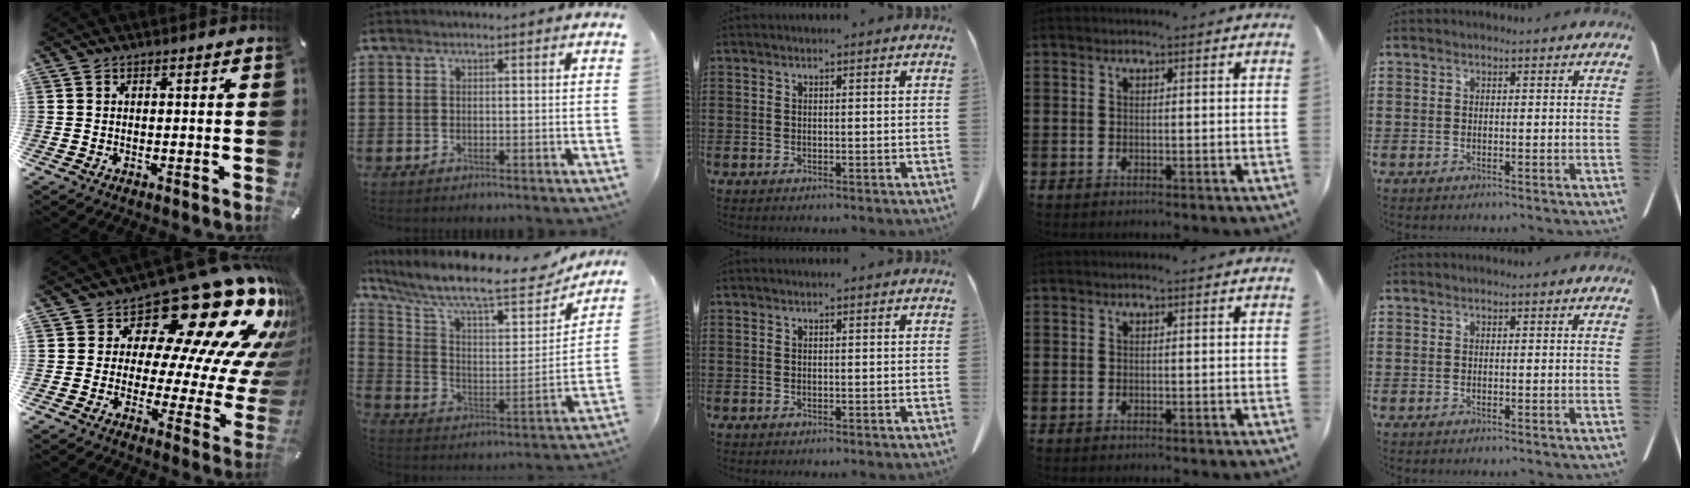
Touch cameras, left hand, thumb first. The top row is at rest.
{"thumb": {"total": 24.9, "force": [15.3, 10.9, 16.4], "torque": [-0.204, -0.134, 0.258]}, "index": {"total": 11.4, "force": [9.3, 2.1, 6.3], "torque": [-0.146, -0.063, 0.152]}}